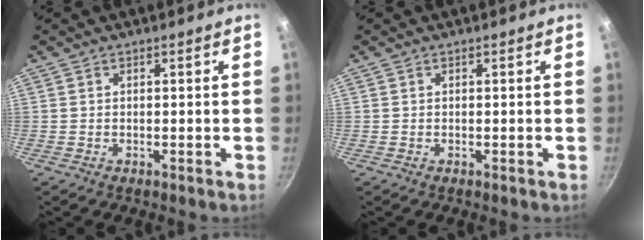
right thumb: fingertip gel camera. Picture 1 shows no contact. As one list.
[{"total": 0.0}]